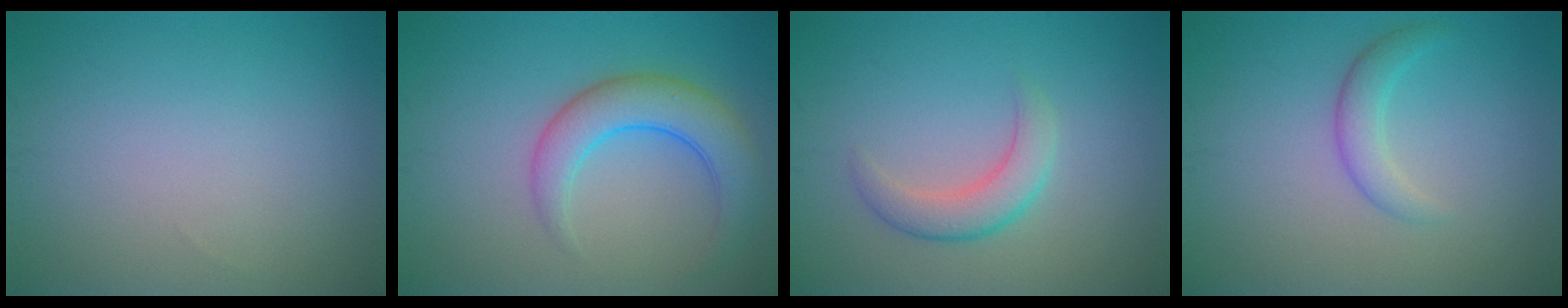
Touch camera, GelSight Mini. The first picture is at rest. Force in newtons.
{"total": 4.9, "press": 4.9, "slide": 0.3}
{"total": 2.9, "press": 2.9, "slide": 0.2}
{"total": 2.1, "press": 2.1, "slide": 0.1}